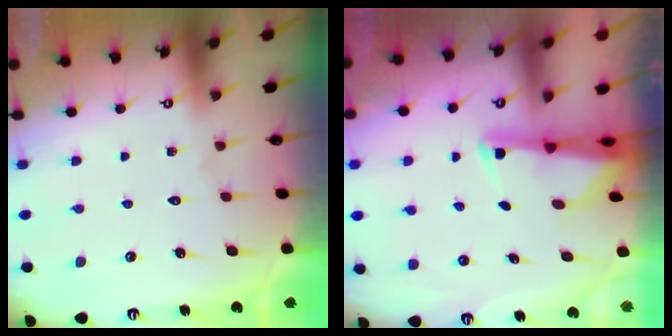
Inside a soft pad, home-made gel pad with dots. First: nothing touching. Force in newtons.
{"total": 2.7, "press": 2.6, "slide": 0.5}